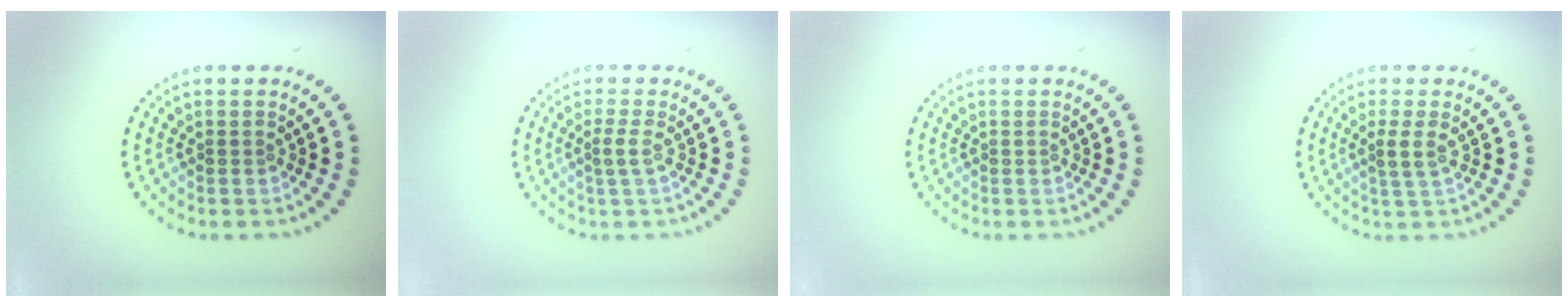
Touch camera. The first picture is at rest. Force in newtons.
{"total": 1.1, "press": 0.8, "slide": 0.7}
{"total": 0.0}
{"total": 1.7, "press": 1.3, "slide": 1.0}